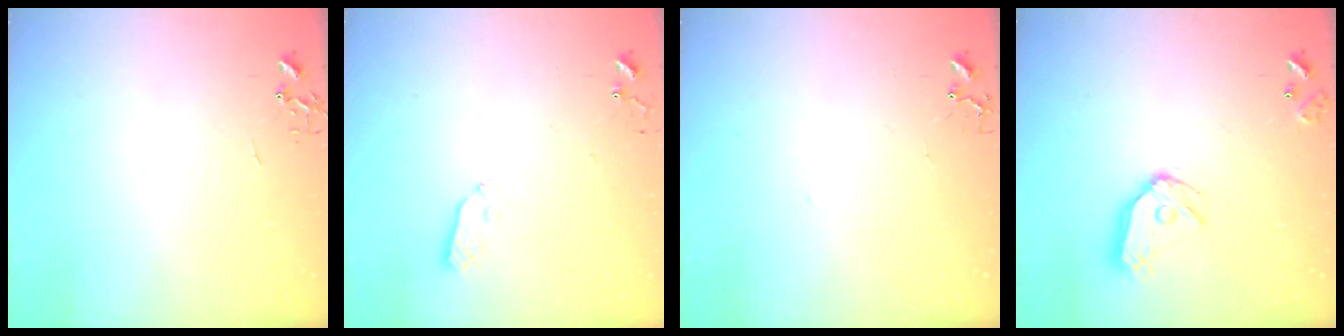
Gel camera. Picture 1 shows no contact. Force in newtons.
{"total": 3.8, "press": 3.8, "slide": 0.6}
{"total": 6.1, "press": 6.0, "slide": 0.6}
{"total": 12.3, "press": 12.2, "slide": 1.5}